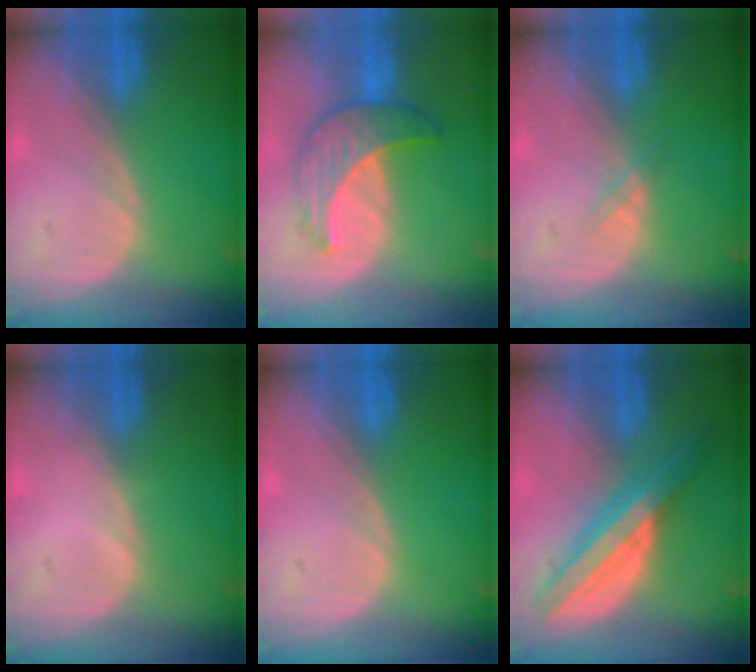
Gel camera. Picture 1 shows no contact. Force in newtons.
{"total": 6.9, "press": 6.8, "slide": 1.0}
{"total": 1.0, "press": 1.0, "slide": 0.2}
{"total": 0.0}
{"total": 0.0}
{"total": 8.5, "press": 8.5, "slide": 0.5}